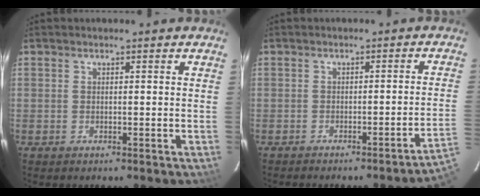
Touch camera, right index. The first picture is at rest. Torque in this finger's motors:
{"motor_torque": [-0.60, -0.86, -0.07, 0.00]}